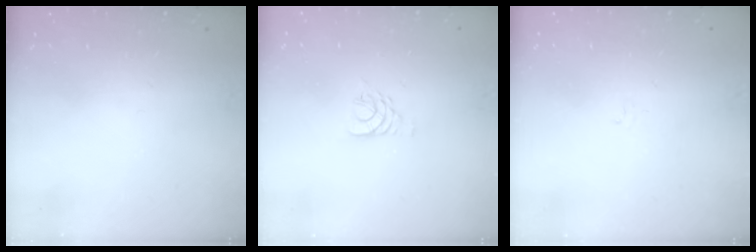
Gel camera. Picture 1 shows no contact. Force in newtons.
{"total": 4.4, "press": 4.4, "slide": 0.6}
{"total": 1.2, "press": 1.2, "slide": 0.4}